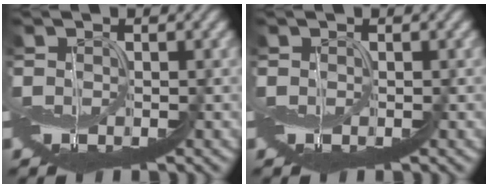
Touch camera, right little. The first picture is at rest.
{"total": 0.0}